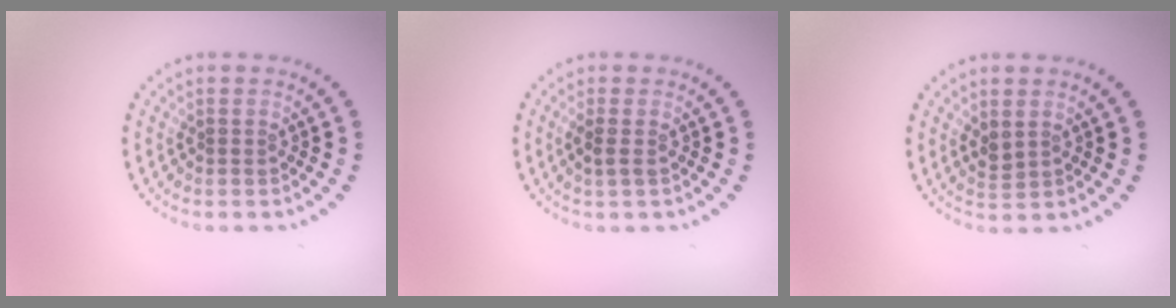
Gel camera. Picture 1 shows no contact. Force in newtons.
{"total": 1.2, "press": 1.0, "slide": 0.6}
{"total": 1.1, "press": 1.0, "slide": 0.4}